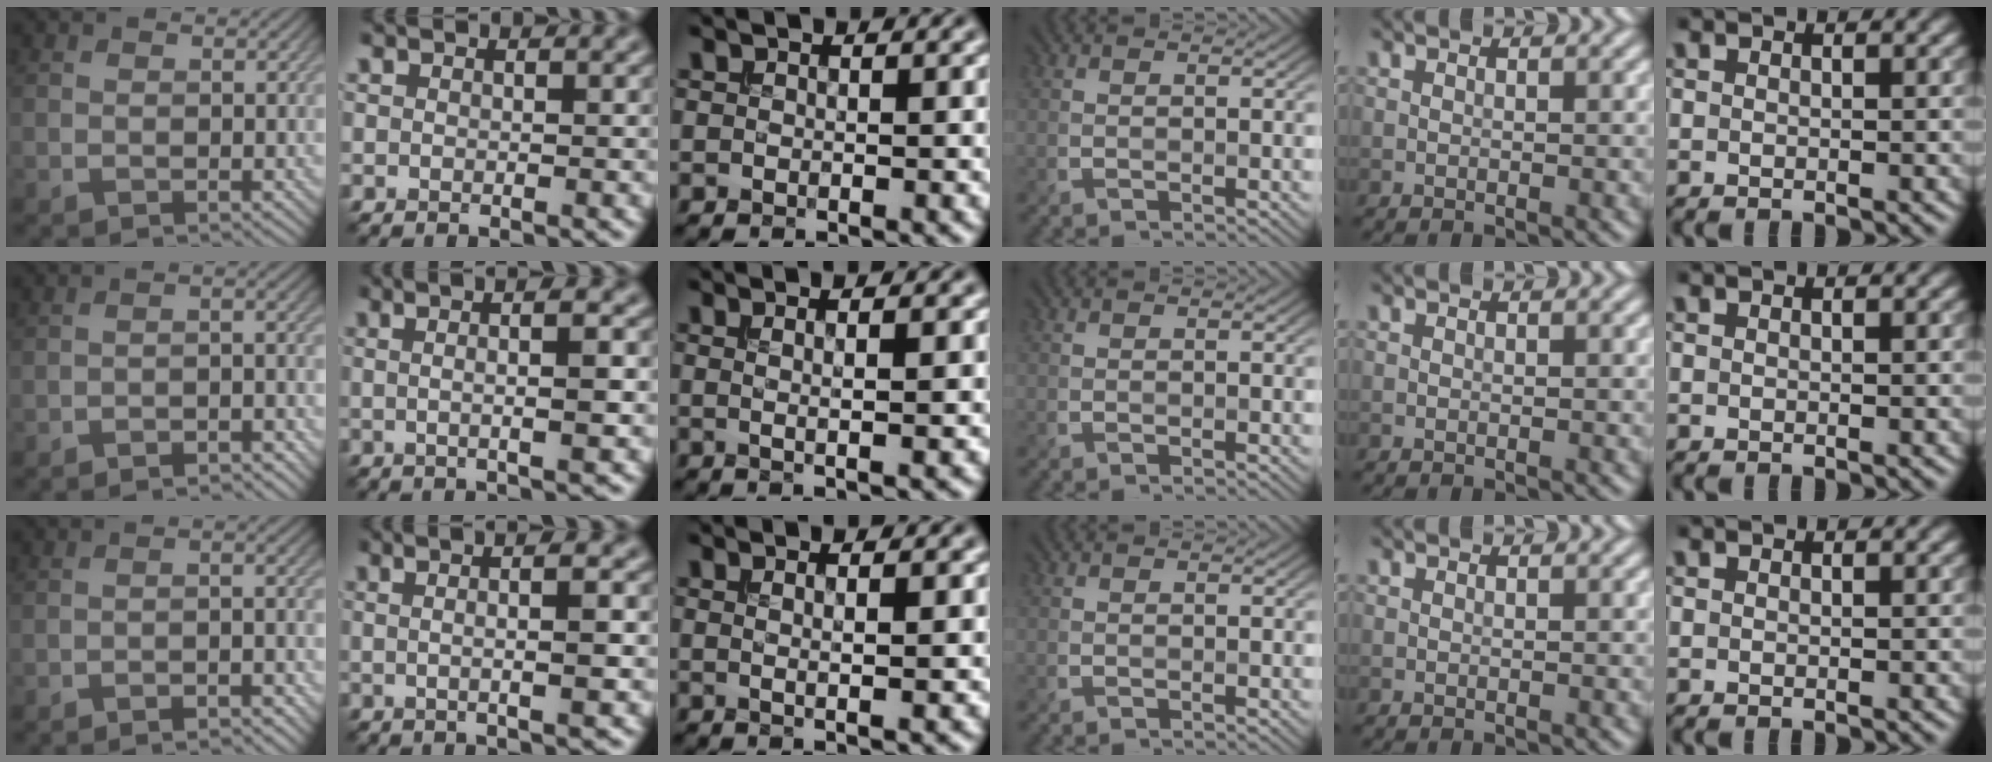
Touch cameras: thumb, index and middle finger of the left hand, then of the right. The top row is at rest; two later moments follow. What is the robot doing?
{"motion": "insert", "object": "bucket"}